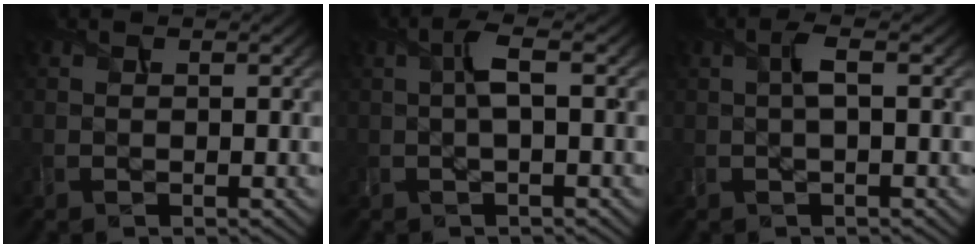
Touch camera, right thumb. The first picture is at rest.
{"total": 2.9, "force": [0.2, 0.6, 2.8], "torque": [-0.059, 0.008, 0.000]}
{"total": 2.2, "force": [0.1, 0.4, 2.2], "torque": [-0.044, 0.006, 0.001]}